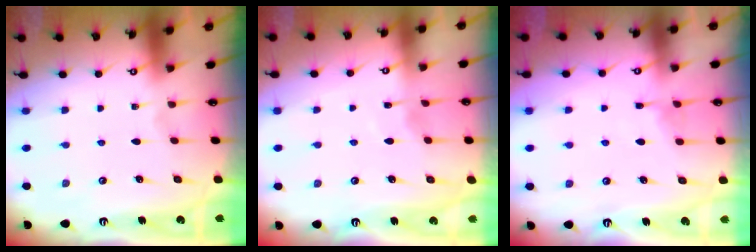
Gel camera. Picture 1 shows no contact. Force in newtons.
{"total": 2.8, "press": 2.8, "slide": 0.5}
{"total": 4.8, "press": 4.7, "slide": 0.5}